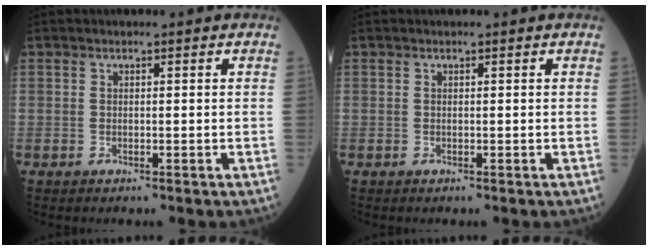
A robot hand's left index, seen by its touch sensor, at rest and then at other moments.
{"total": 0.0}